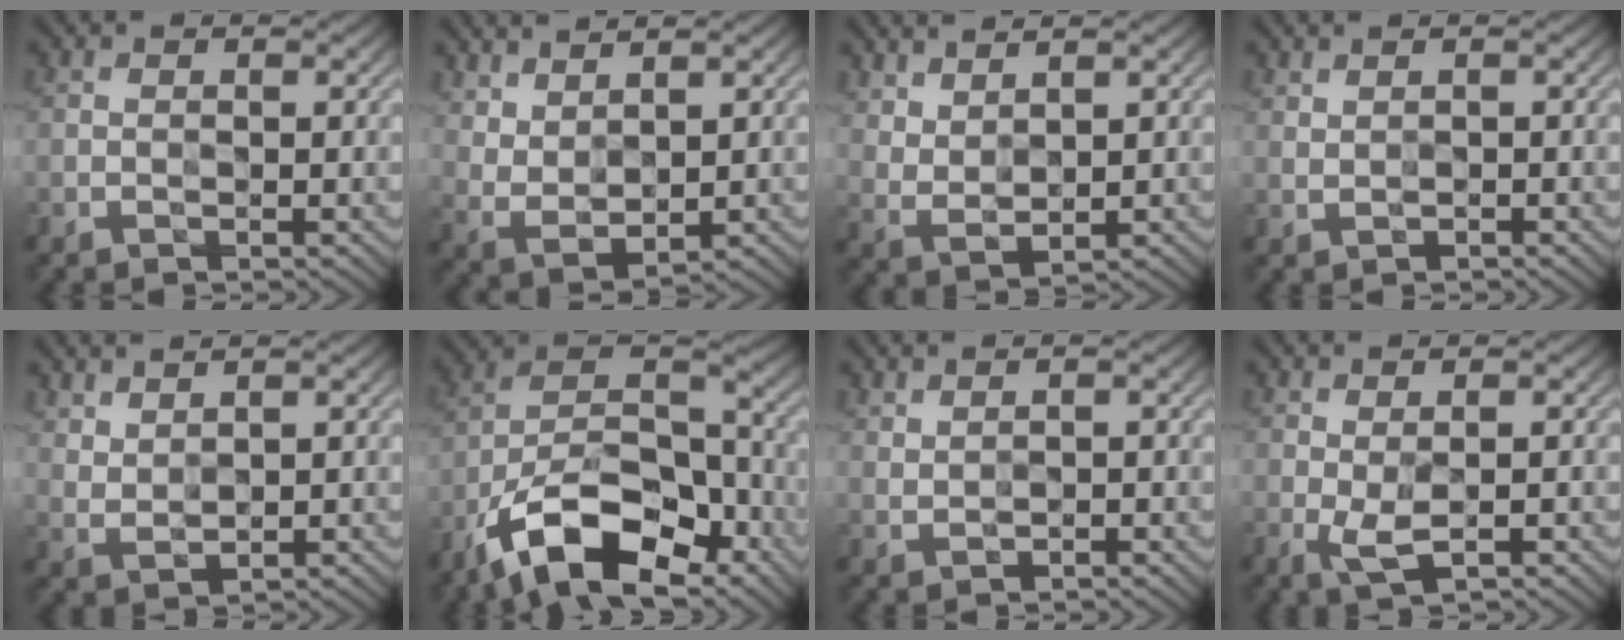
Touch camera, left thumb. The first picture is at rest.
{"total": 5.0, "force": [3.9, 1.9, 2.7], "torque": [-0.064, -0.008, 0.087]}
{"total": 4.1, "force": [3.3, 1.4, 2.0], "torque": [-0.046, -0.009, 0.077]}
{"total": 0.8, "force": [0.6, 0.3, 0.5], "torque": [-0.015, -0.002, 0.015]}
{"total": 3.1, "force": [2.6, 1.0, 1.4], "torque": [-0.032, -0.004, 0.062]}
{"total": 15.6, "force": [-9.9, 6.8, 9.8], "torque": [-0.186, -0.008, -0.193]}
{"total": 1.2, "force": [1.0, 0.3, 0.6], "torque": [-0.018, 0.000, 0.022]}
{"total": 2.9, "force": [-0.6, 0.9, 2.7], "torque": [-0.062, -0.003, -0.010]}